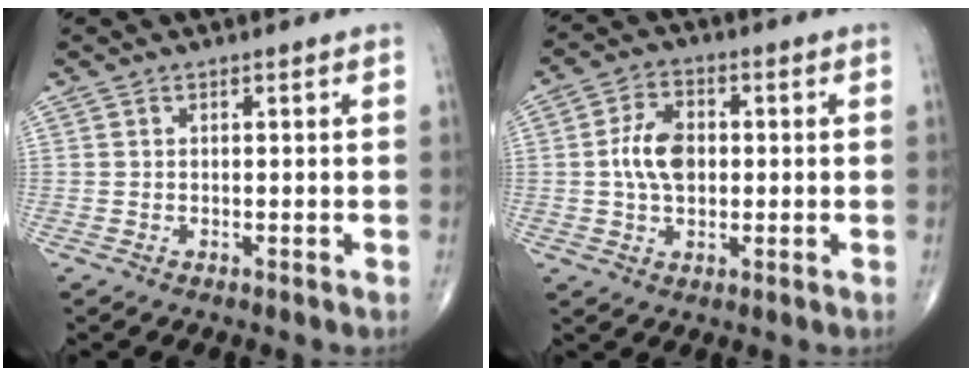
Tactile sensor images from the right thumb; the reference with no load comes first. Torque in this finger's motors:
{"motor_torque": [0.26, 0.09, 0.76, -0.21, 0.06]}